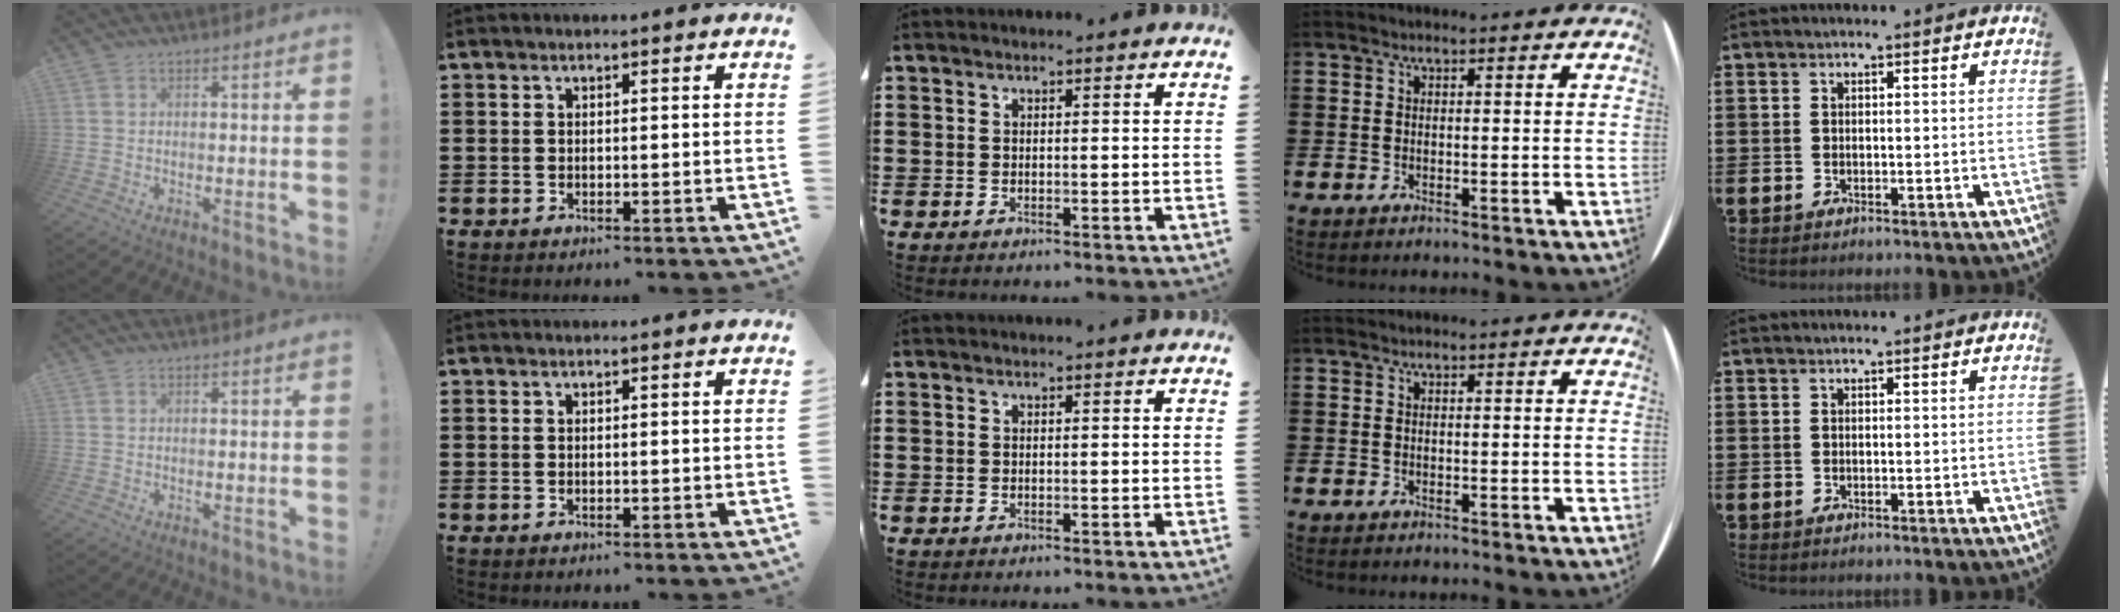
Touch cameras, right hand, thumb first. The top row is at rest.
{}